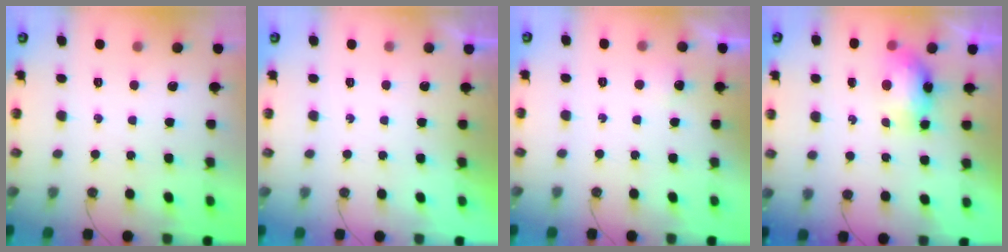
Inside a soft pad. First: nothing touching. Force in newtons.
{"total": 0.0}
{"total": 4.4, "press": 4.3, "slide": 0.9}
{"total": 15.8, "press": 9.7, "slide": 12.5}